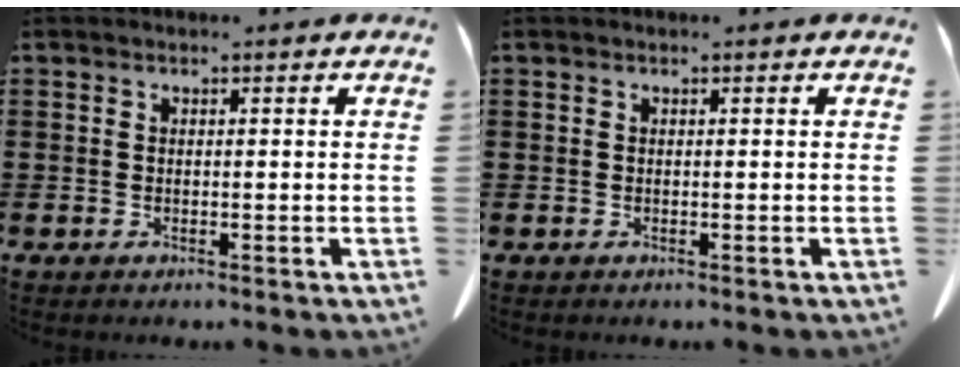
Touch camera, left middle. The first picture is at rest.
{"total": 0.0}